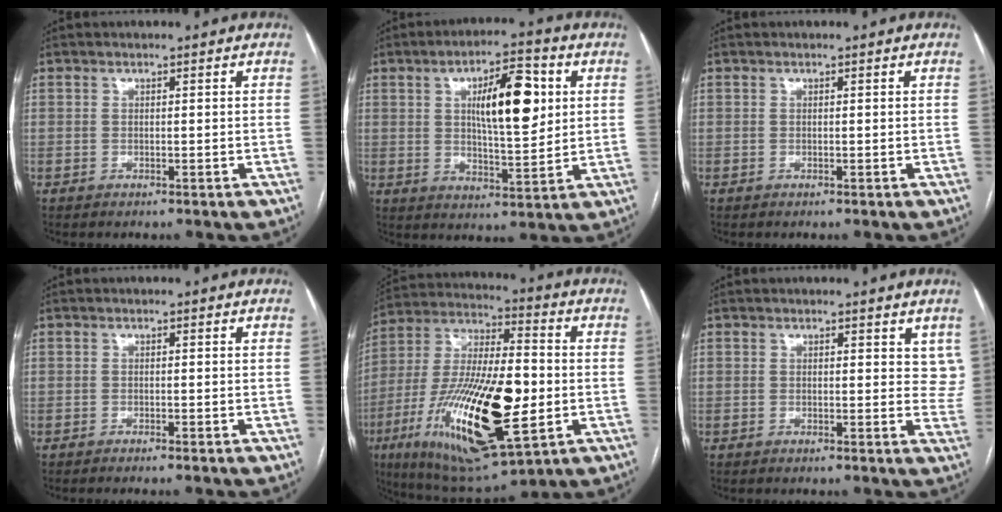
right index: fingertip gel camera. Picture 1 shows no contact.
{"total": 12.1, "force": [3.1, 3.4, 11.2], "torque": [-0.181, 0.010, 0.052]}
{"total": 0.0}
{"total": 1.1, "force": [-0.9, -0.2, 0.7], "torque": [-0.011, 0.002, -0.013]}
{"total": 26.6, "force": [-6.1, 7.8, 24.8], "torque": [-0.513, -0.023, -0.095]}
{"total": 4.1, "force": [2.7, 2.4, 2.1], "torque": [-0.005, -0.008, 0.024]}